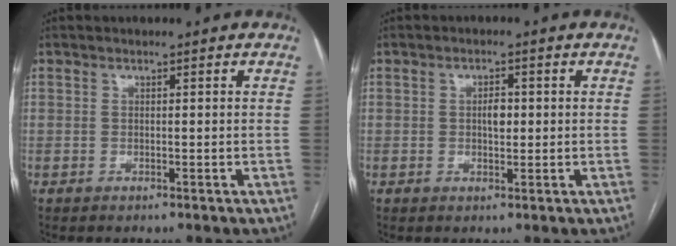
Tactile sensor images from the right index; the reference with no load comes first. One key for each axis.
{"total": 2.3, "fx": 0.1, "fy": 1.1, "fz": 2.0, "tx": -0.032, "ty": 0.003, "tz": 0.002}